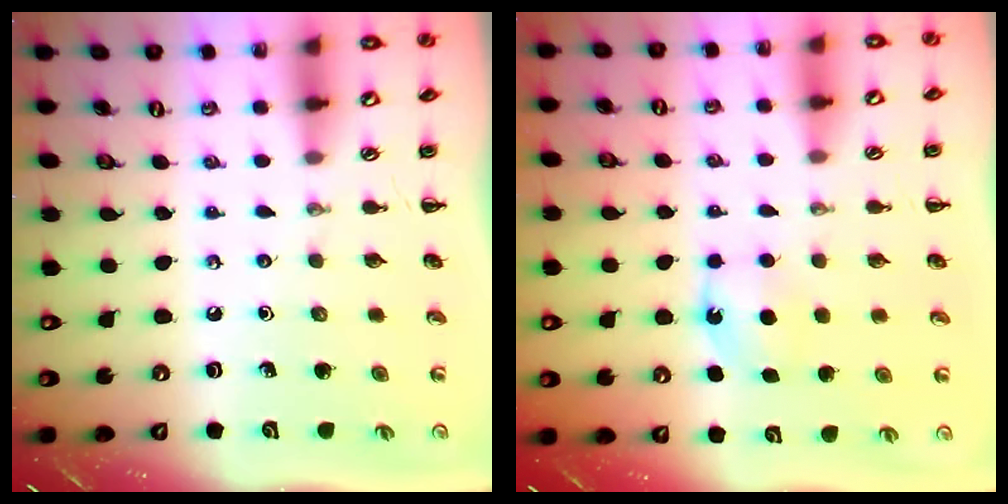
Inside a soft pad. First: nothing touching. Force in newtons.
{"total": 5.7, "press": 5.4, "slide": 1.7}